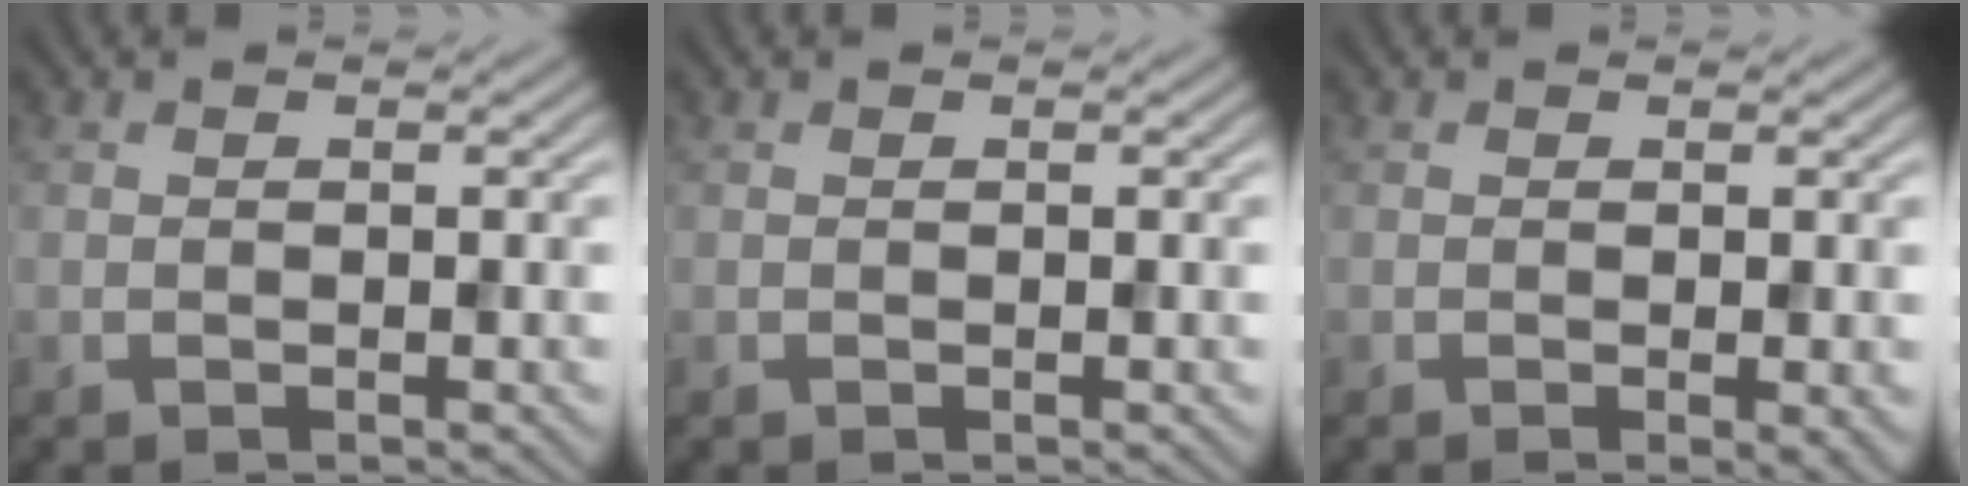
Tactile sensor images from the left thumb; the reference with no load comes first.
{"total": 0.0}
{"total": 1.5, "force": [-0.2, 0.2, 1.5], "torque": [-0.020, -0.007, -0.005]}